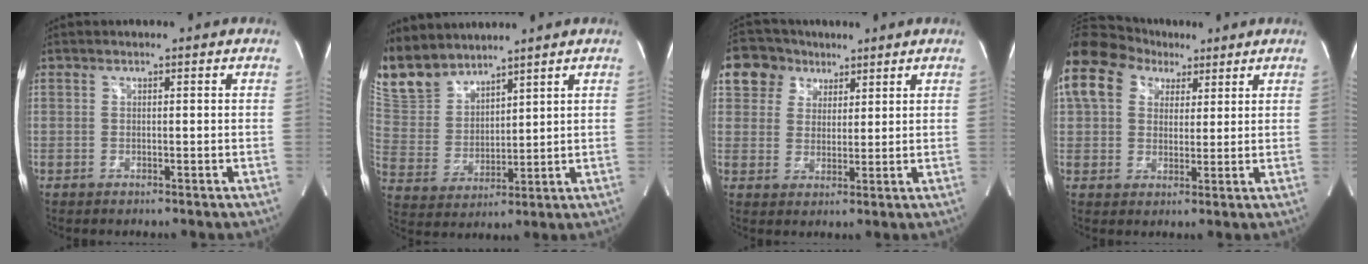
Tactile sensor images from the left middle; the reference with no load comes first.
{"total": 9.0, "force": [8.3, 3.0, 1.2], "torque": [-0.042, 0.008, 0.188]}
{"total": 7.0, "force": [3.8, 5.8, 1.1], "torque": [-0.022, 0.019, 0.071]}
{"total": 15.6, "force": [7.9, 11.3, 7.4], "torque": [-0.192, 0.065, 0.141]}